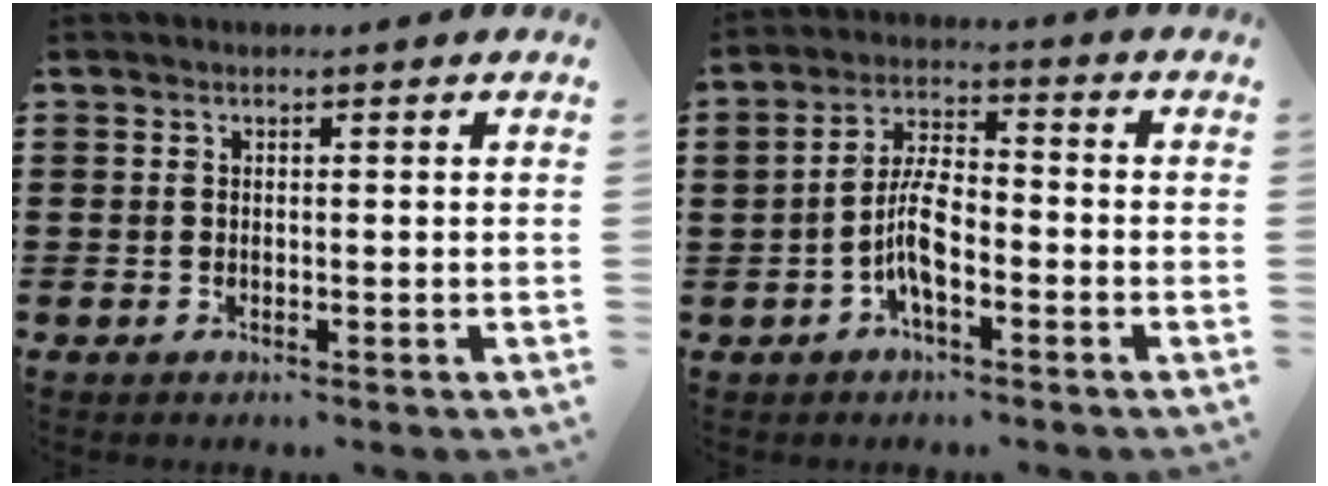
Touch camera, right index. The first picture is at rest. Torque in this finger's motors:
{"motor_torque": [0.65, 0.31, 0.41, 0.11]}